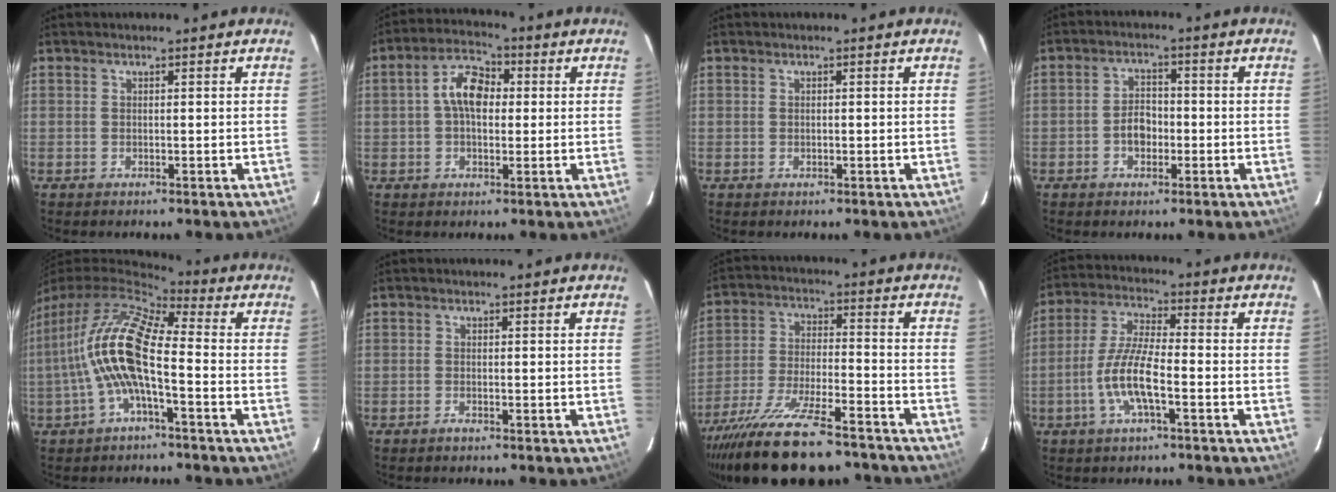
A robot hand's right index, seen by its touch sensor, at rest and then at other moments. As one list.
[{"total": 7.7, "force": [0.7, 4.7, 6.0], "torque": [-0.111, 0.024, 0.010]}, {"total": 0.6, "force": [-0.1, 0.5, 0.3], "torque": [-0.006, 0.001, -0.001]}, {"total": 4.4, "force": [-1.5, 3.2, 2.7], "torque": [-0.051, 0.010, -0.023]}, {"total": 12.5, "force": [-2.1, 3.4, 11.9], "torque": [-0.230, 0.006, -0.040]}, {"total": 0.9, "force": [-0.7, 0.3, 0.5], "torque": [-0.010, -0.001, -0.013]}, {"total": 23.6, "force": [-19.1, 5.9, 12.5], "torque": [-0.244, -0.052, -0.303]}, {"total": 9.6, "force": [-3.5, 2.1, 8.7], "torque": [-0.183, 0.000, -0.069]}]